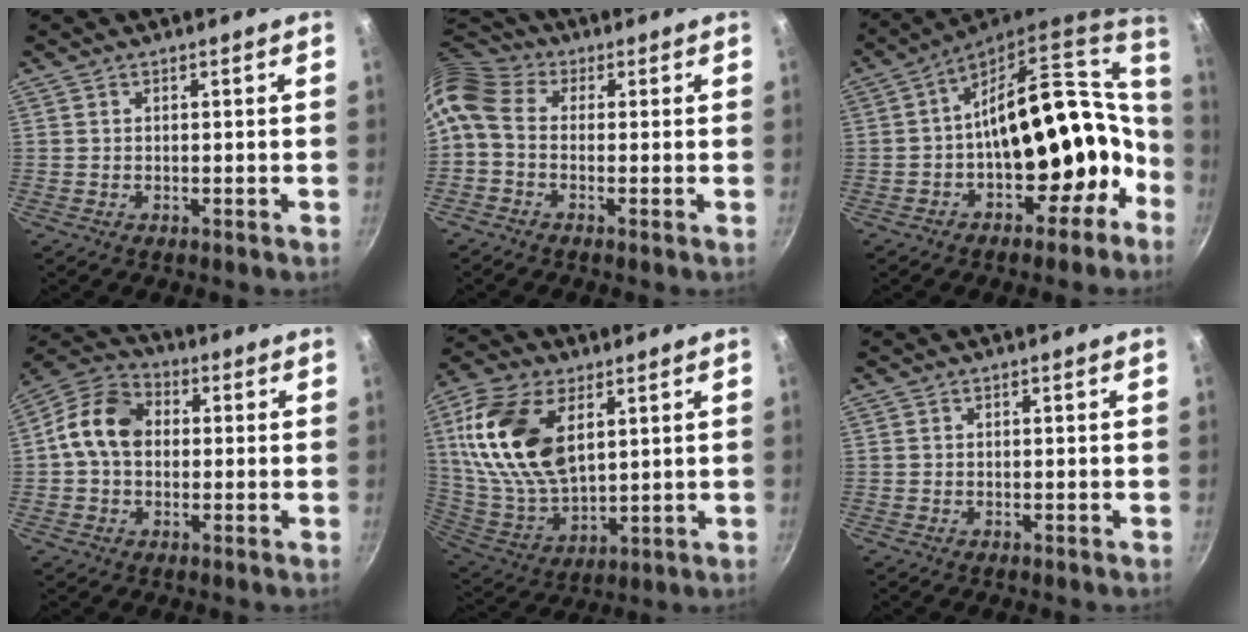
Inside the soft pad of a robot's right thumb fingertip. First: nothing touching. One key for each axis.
{"total": 8.6, "fx": -0.1, "fy": 6.1, "fz": 6.0, "tx": -0.128, "ty": 0.031, "tz": -0.018}
{"total": 19.5, "fx": -1.1, "fy": 13.2, "fz": 14.3, "tx": -0.140, "ty": 0.065, "tz": 0.006}
{"total": 11.0, "fx": 0.7, "fy": 8.4, "fz": 7.2, "tx": -0.103, "ty": 0.026, "tz": -0.009}
{"total": 20.4, "fx": 6.6, "fy": 11.7, "fz": 15.3, "tx": -0.286, "ty": -0.023, "tz": 0.136}
{"total": 0.0}